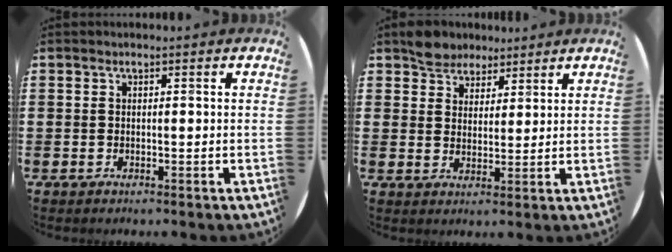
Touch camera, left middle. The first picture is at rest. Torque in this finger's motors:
{"motor_torque": [0.18, -0.17, 0.05, 0.03]}